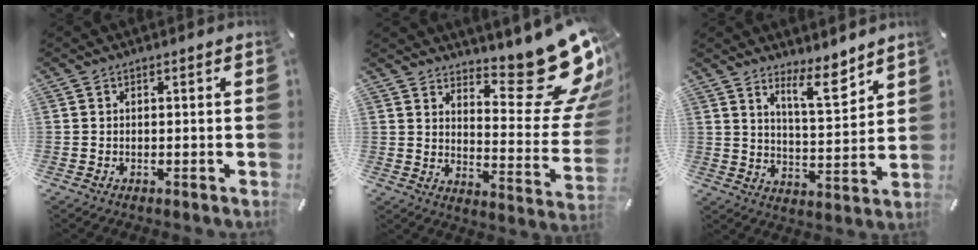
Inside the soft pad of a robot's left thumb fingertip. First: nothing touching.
{"total": 18.8, "force": [13.7, 6.2, 11.2], "torque": [-0.114, -0.135, 0.226]}
{"total": 9.2, "force": [7.3, 2.3, 5.1], "torque": [-0.072, -0.054, 0.123]}